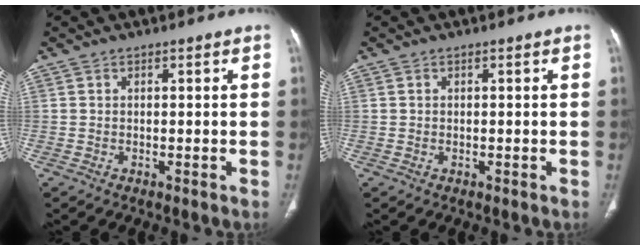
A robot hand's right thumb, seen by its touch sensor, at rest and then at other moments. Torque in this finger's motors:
{"motor_torque": [0.45, -0.24, -0.06, -0.38, 0.00]}